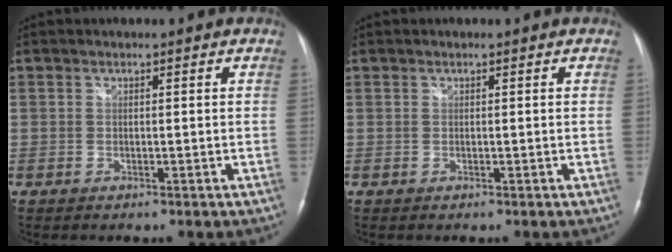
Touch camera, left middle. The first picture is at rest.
{"total": 0.0}